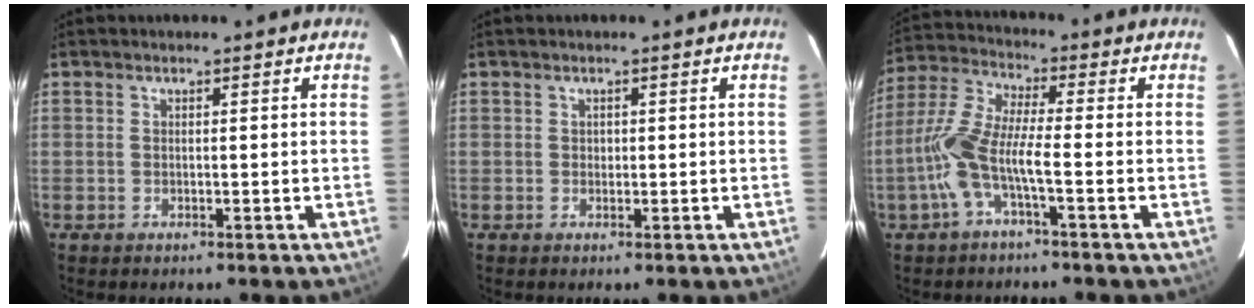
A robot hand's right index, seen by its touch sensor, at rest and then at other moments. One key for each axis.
{"total": 0.5, "fx": 0.0, "fy": 0.5, "fz": 0.0, "tx": 0.002, "ty": 0.001, "tz": 0.000}
{"total": 9.5, "fx": -3.3, "fy": 1.3, "fz": 8.8, "tx": -0.202, "ty": 0.006, "tz": -0.067}